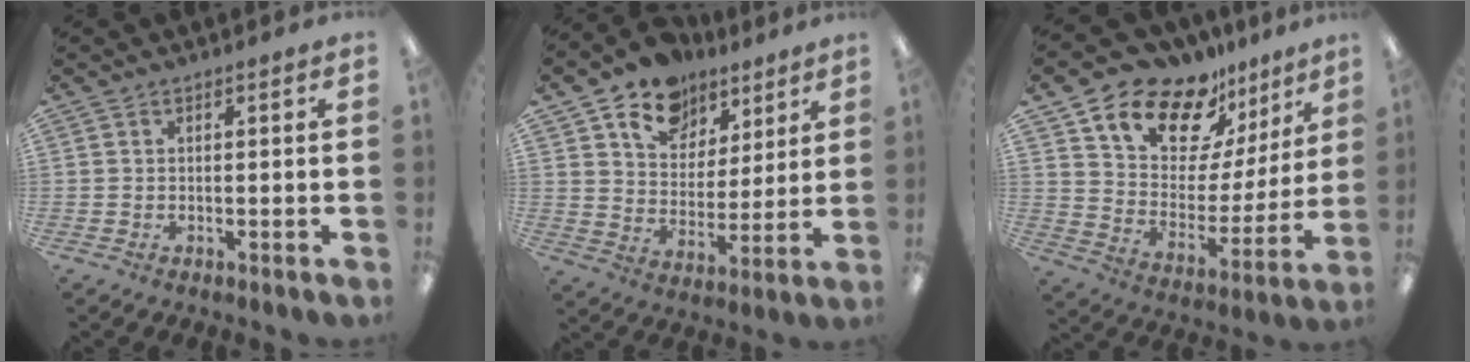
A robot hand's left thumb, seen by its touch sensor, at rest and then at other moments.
{"total": 13.0, "force": [8.9, 8.8, 3.6], "torque": [-0.062, -0.059, 0.166]}
{"total": 16.2, "force": [13.2, 7.9, 4.9], "torque": [-0.111, -0.106, 0.239]}